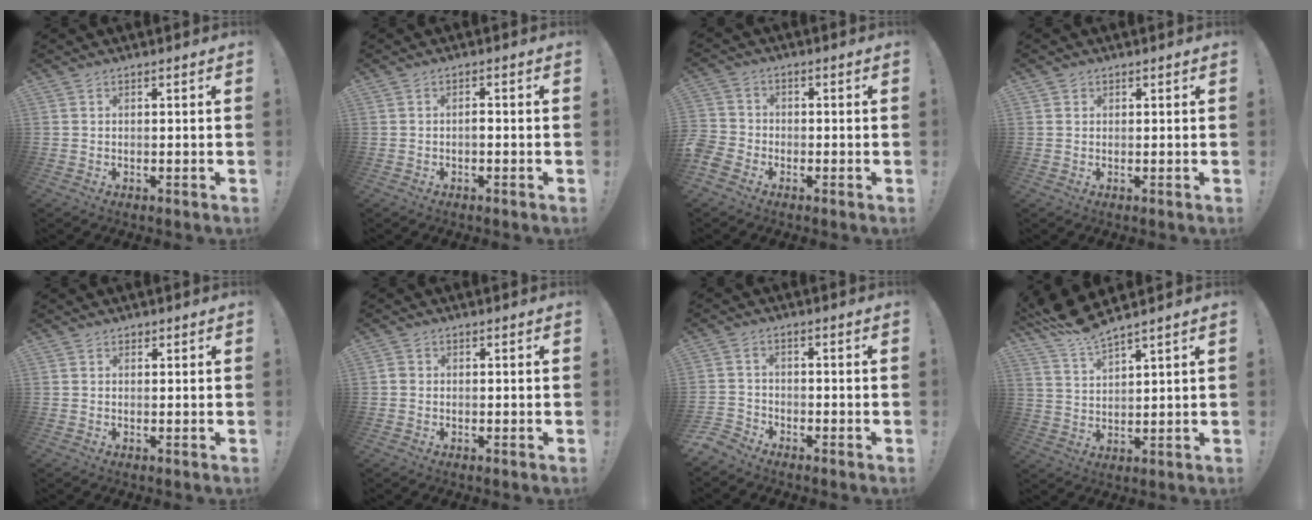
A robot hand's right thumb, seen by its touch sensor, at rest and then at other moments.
{"total": 1.4, "force": [-0.8, 0.5, 1.0], "torque": [-0.018, 0.003, -0.015]}
{"total": 5.2, "force": [-3.1, 3.8, 1.5], "torque": [-0.051, 0.017, -0.060]}
{"total": 1.0, "force": [0.6, 0.8, 0.0], "torque": [0.008, -0.002, 0.010]}
{"total": 0.8, "force": [0.6, 0.6, 0.1], "torque": [0.003, -0.002, 0.010]}
{"total": 1.4, "force": [-0.4, 1.3, 0.6], "torque": [-0.014, 0.008, -0.006]}
{"total": 4.0, "force": [-3.7, 1.7, 0.4], "torque": [-0.016, 0.010, -0.070]}
{"total": 7.8, "force": [7.1, 0.7, 3.1], "torque": [-0.071, -0.041, 0.132]}